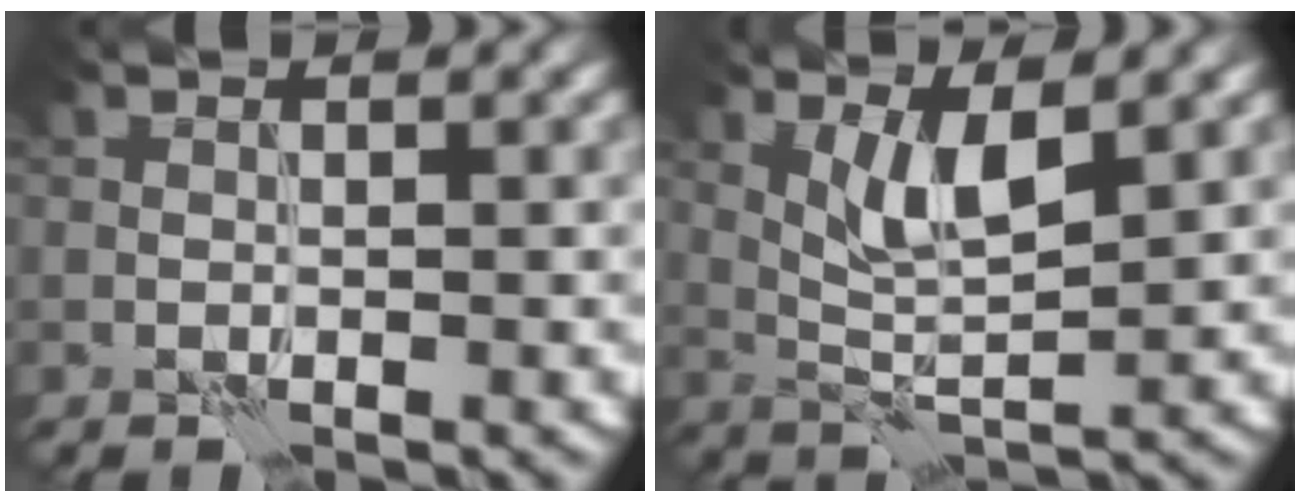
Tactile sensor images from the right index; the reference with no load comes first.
{"total": 3.6, "force": [1.7, 0.9, 3.1], "torque": [-0.066, -0.008, 0.034]}